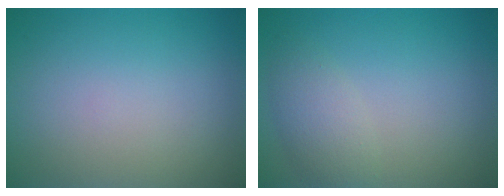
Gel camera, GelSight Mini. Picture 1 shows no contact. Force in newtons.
{"total": 2.5, "press": 2.5, "slide": 0.1}